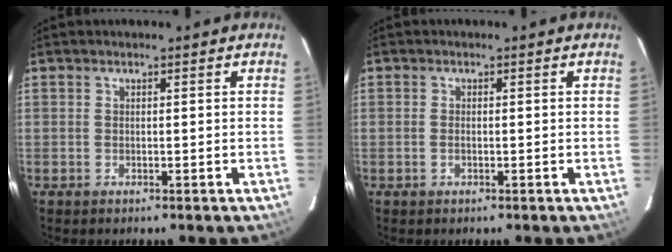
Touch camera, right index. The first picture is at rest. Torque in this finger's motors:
{"motor_torque": [-0.18, 0.12, -0.02, -0.01]}